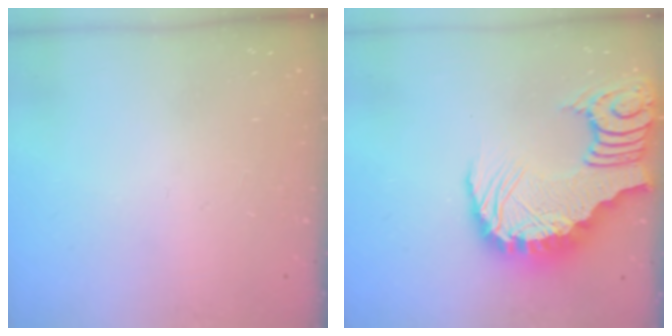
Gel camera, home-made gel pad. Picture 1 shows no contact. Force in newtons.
{"total": 9.4, "press": 9.4, "slide": 1.2}